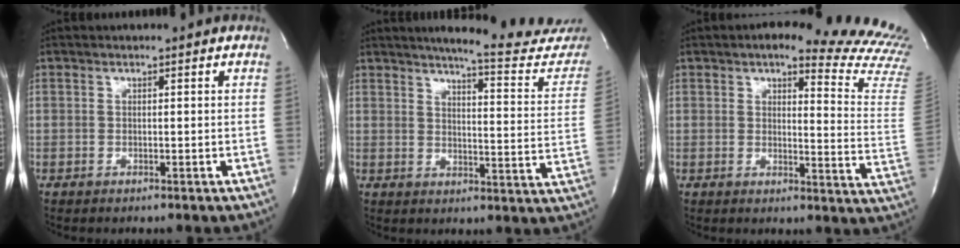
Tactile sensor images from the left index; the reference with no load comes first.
{"total": 18.8, "force": [17.7, 0.9, 6.4], "torque": [-0.077, -0.094, 0.198]}
{"total": 19.0, "force": [16.8, 1.8, 8.7], "torque": [-0.091, -0.104, 0.167]}